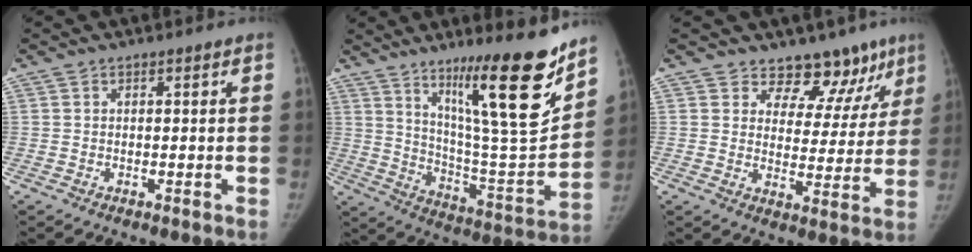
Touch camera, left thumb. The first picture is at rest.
{"total": 23.0, "force": [14.4, 3.5, 17.6], "torque": [-0.246, -0.085, 0.241]}
{"total": 11.9, "force": [9.1, 7.1, 3.1], "torque": [0.018, -0.052, 0.108]}